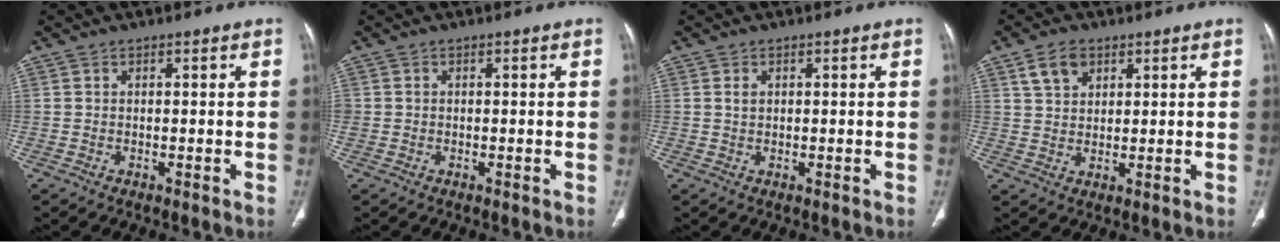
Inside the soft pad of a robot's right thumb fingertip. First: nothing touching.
{"total": 0.6, "force": [0.1, 0.6, 0.2], "torque": [-0.001, 0.003, 0.001]}
{"total": 1.1, "force": [0.4, 0.8, 0.8], "torque": [-0.010, 0.000, 0.011]}
{"total": 5.3, "force": [2.9, 3.5, 2.7], "torque": [-0.036, -0.013, 0.057]}